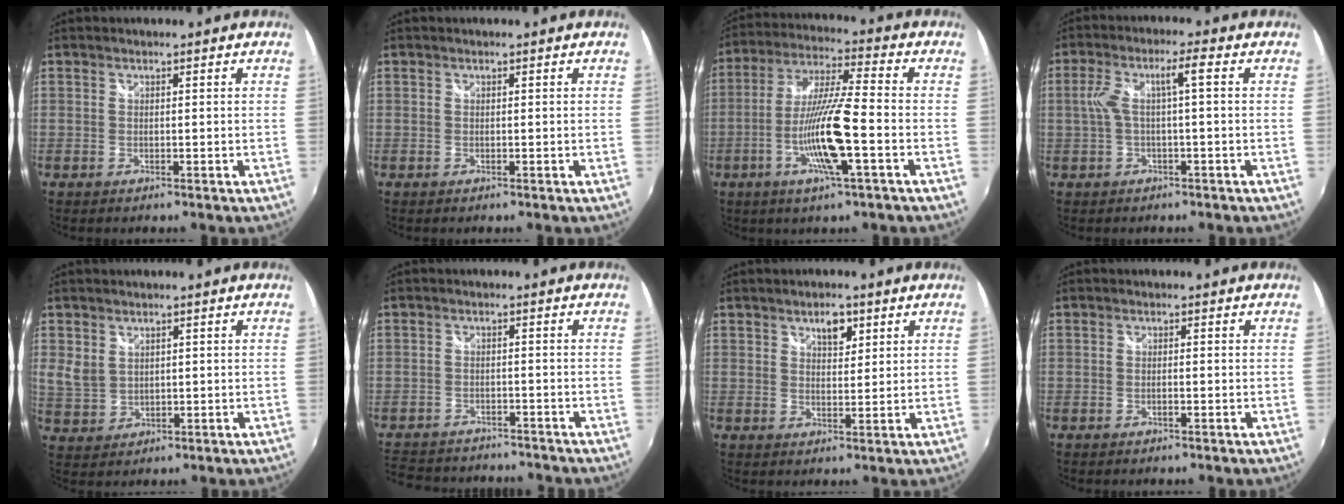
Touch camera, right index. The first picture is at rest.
{"total": 0.0}
{"total": 13.6, "force": [-4.6, 0.9, 12.7], "torque": [-0.254, -0.008, -0.089]}
{"total": 5.5, "force": [-0.2, 0.3, 5.5], "torque": [-0.113, 0.008, 0.005]}
{"total": 4.3, "force": [1.6, 3.3, 2.2], "torque": [-0.042, 0.000, 0.041]}
{"total": 12.4, "force": [-10.6, 5.3, 3.9], "torque": [-0.112, 0.011, -0.159]}
{"total": 4.0, "force": [2.3, 2.1, 2.5], "torque": [-0.037, 0.007, 0.037]}
{"total": 0.8, "force": [-0.5, 0.1, 0.7], "torque": [-0.014, 0.000, -0.009]}